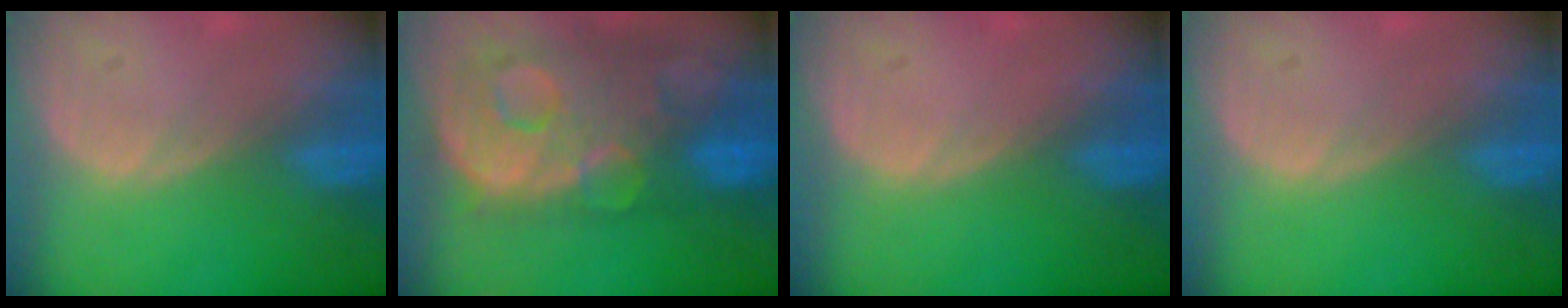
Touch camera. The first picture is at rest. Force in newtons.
{"total": 13.8, "press": 11.3, "slide": 8.0}
{"total": 0.0}
{"total": 0.0}